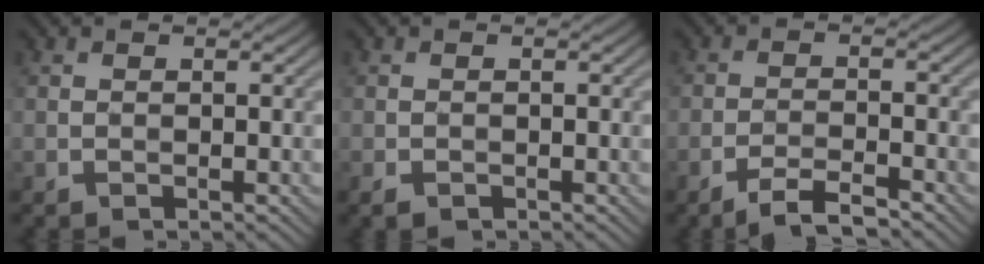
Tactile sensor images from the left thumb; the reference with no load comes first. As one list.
[{"total": 1.2, "force": [-0.8, 0.8, 0.6], "torque": [-0.017, -0.003, -0.013]}, {"total": 3.7, "force": [-3.0, 0.4, 2.2], "torque": [-0.047, 0.008, -0.059]}]